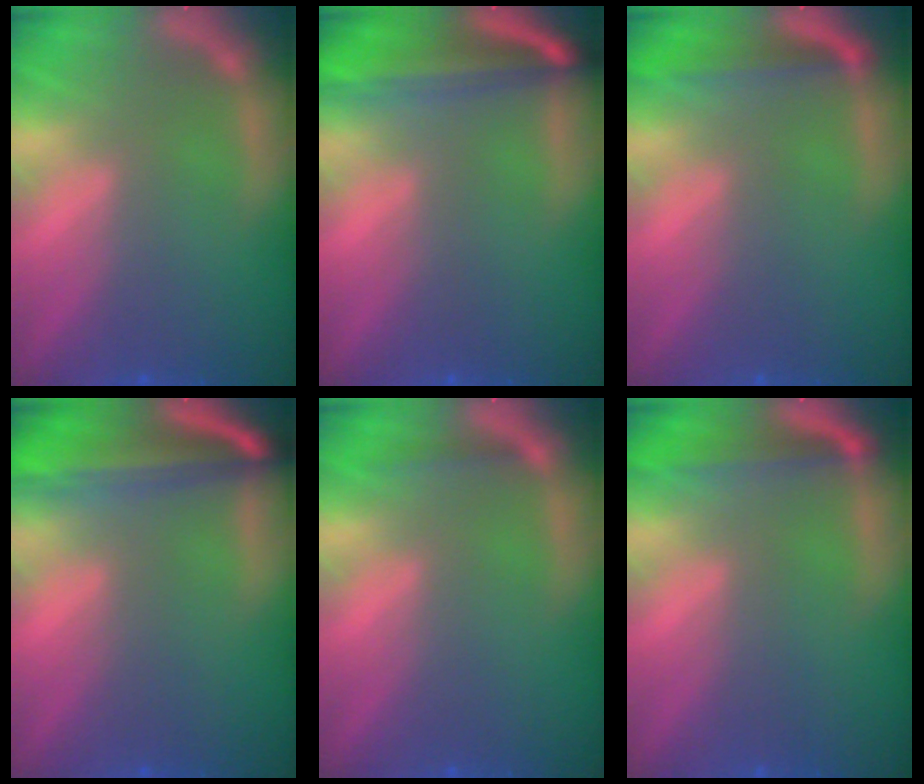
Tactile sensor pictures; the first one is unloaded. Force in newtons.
{"total": 7.5}
{"total": 3.0}
{"total": 8.6}
{"total": 0.9}
{"total": 3.5}